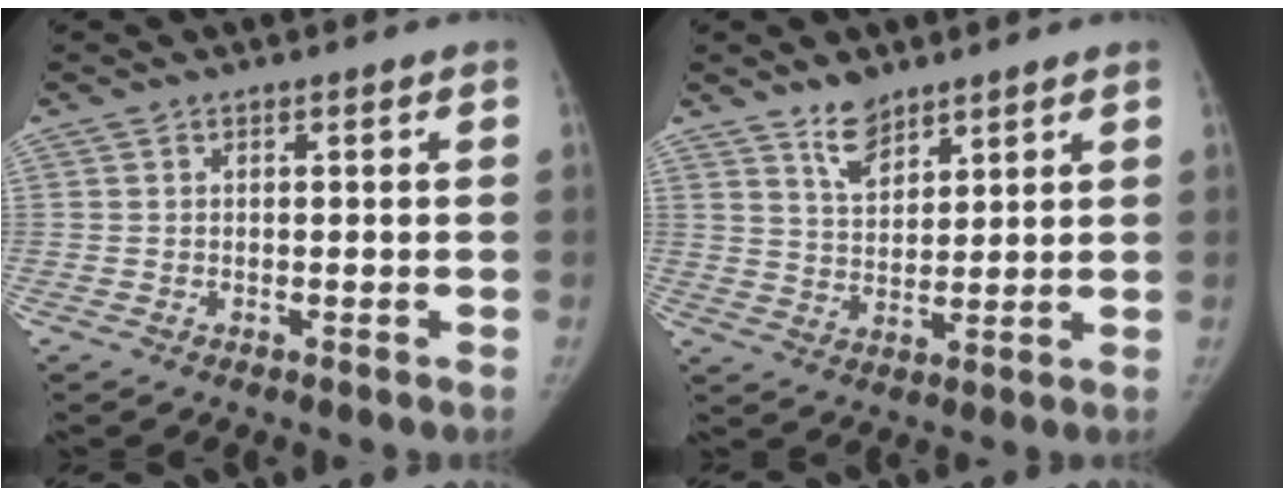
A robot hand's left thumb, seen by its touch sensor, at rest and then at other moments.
{"total": 5.9, "force": [4.6, 2.8, 2.4], "torque": [-0.020, -0.038, 0.088]}